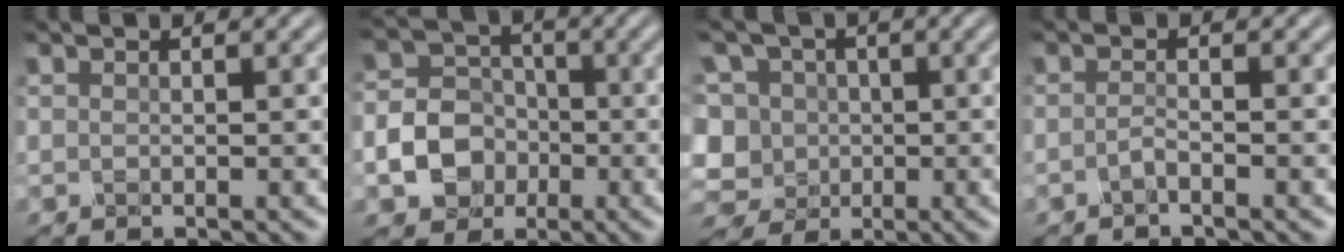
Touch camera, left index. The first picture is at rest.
{"total": 4.8, "force": [-2.1, 3.9, 1.8], "torque": [-0.027, 0.003, -0.040]}
{"total": 12.0, "force": [-0.5, 10.9, 5.0], "torque": [-0.129, 0.018, -0.041]}
{"total": 1.3, "force": [-1.2, 0.1, 0.4], "torque": [-0.006, 0.000, -0.023]}